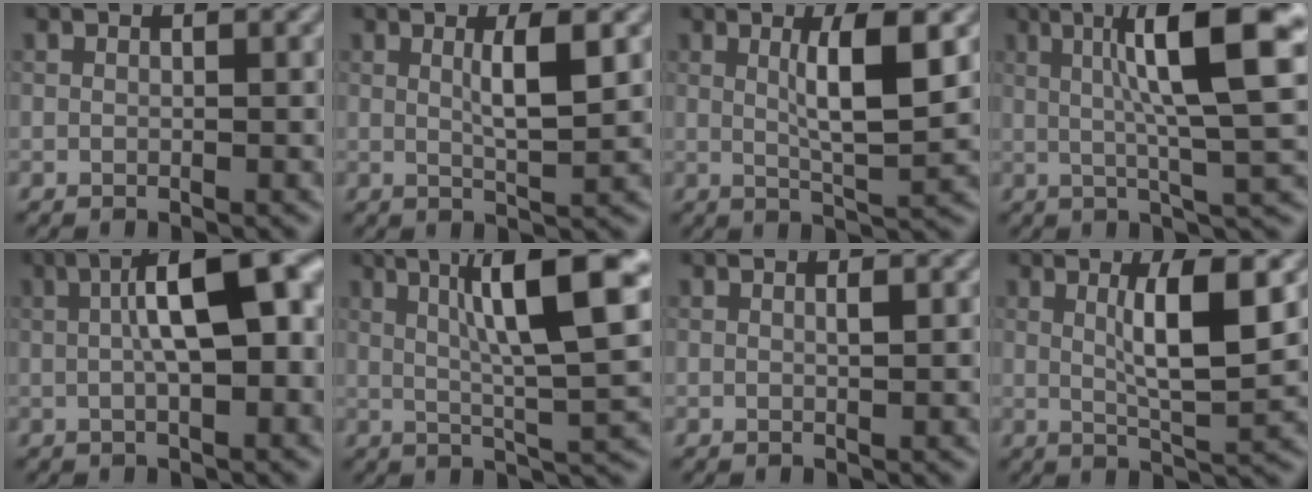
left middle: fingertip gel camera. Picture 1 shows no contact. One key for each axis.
{"total": 3.2, "fx": 0.9, "fy": 0.5, "fz": 3.0, "tx": -0.049, "ty": -0.001, "tz": 0.014}
{"total": 5.0, "fx": 1.2, "fy": 0.8, "fz": 4.7, "tx": -0.080, "ty": -0.001, "tz": 0.022}
{"total": 10.5, "fx": 2.6, "fy": 1.7, "fz": 10.0, "tx": -0.133, "ty": 0.013, "tz": 0.035}
{"total": 9.4, "fx": 1.3, "fy": 3.1, "fz": 8.8, "tx": -0.123, "ty": 0.017, "tz": 0.016}
{"total": 10.7, "fx": 3.6, "fy": 1.7, "fz": 9.9, "tx": -0.138, "ty": 0.012, "tz": 0.057}
{"total": 0.5, "fx": 0.1, "fy": 0.1, "fz": 0.5, "tx": -0.009, "ty": 0.001, "tz": 0.002}
{"total": 5.6, "fx": 1.4, "fy": 1.0, "fz": 5.3, "tx": -0.089, "ty": -0.001, "tz": 0.026}